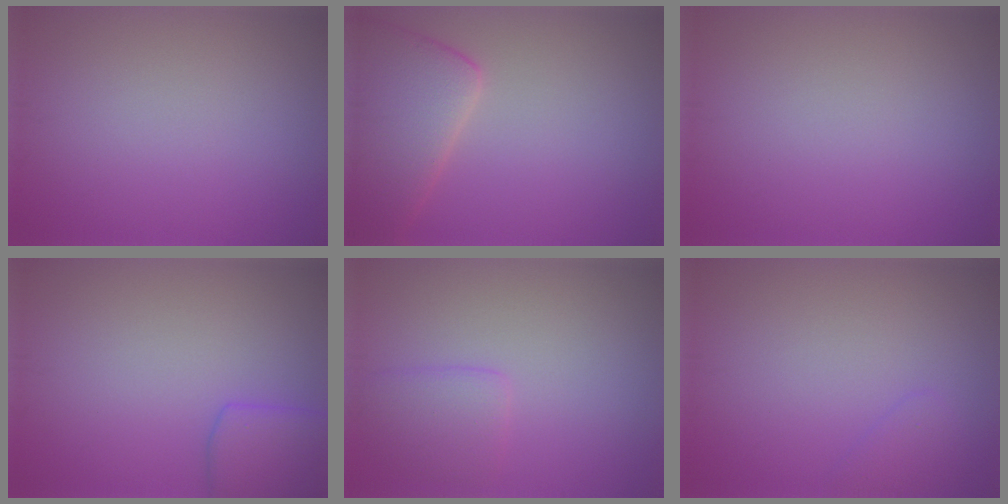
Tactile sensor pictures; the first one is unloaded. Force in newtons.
{"total": 7.1, "press": 7.0, "slide": 0.6}
{"total": 0.0}
{"total": 3.6, "press": 3.6, "slide": 0.1}
{"total": 2.3, "press": 2.3, "slide": 0.1}
{"total": 1.2, "press": 1.2, "slide": 0.1}